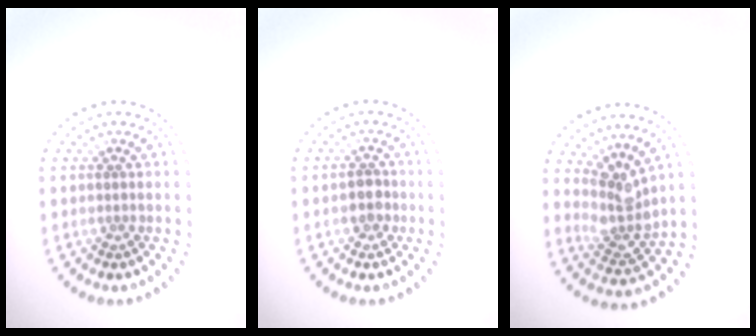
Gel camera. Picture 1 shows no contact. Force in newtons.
{"total": 1.8, "press": 1.8, "slide": 0.4}
{"total": 3.3, "press": 2.5, "slide": 2.1}